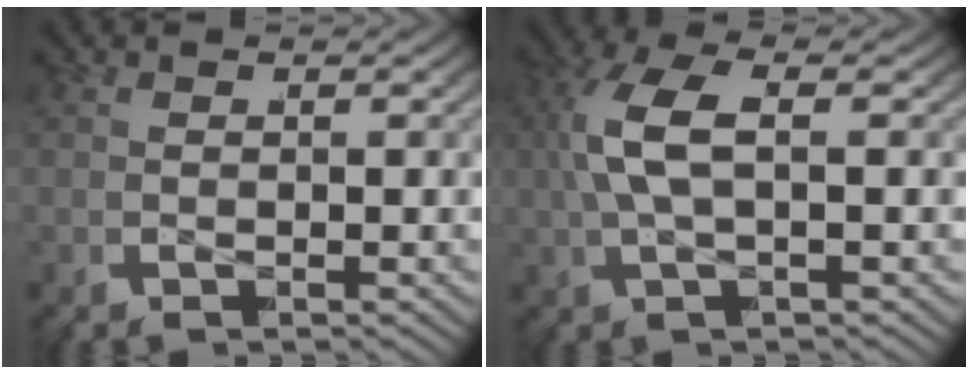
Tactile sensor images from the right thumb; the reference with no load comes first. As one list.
[{"total": 5.4, "force": [0.8, 2.4, 4.8], "torque": [-0.115, 0.005, 0.014]}]